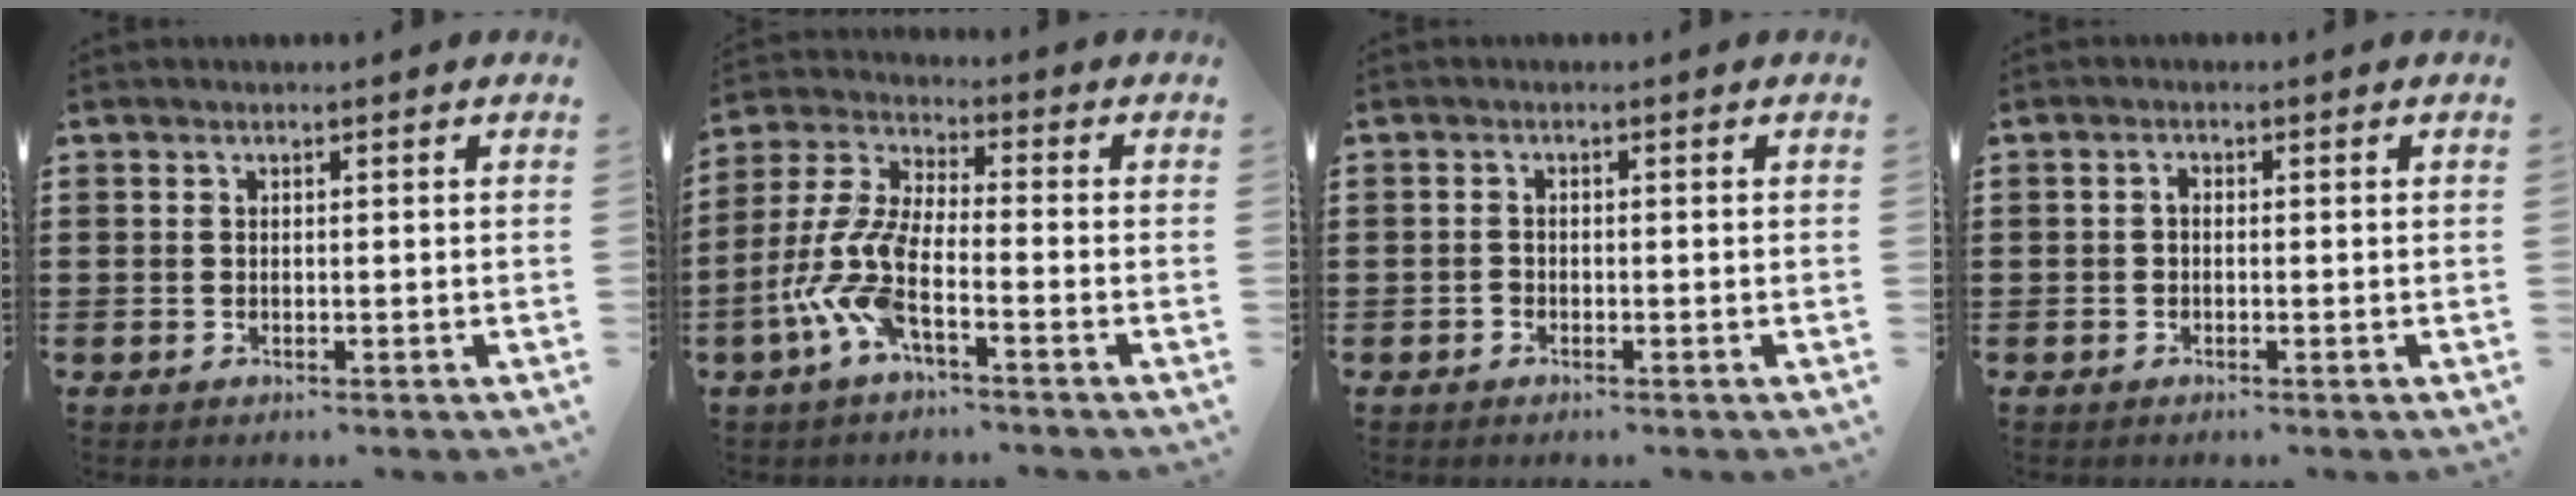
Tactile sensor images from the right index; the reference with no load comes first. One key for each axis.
{"total": 9.2, "fx": -4.6, "fy": 2.6, "fz": 7.5, "tx": -0.204, "ty": -0.020, "tz": -0.098}
{"total": 0.8, "fx": -0.6, "fy": 0.5, "fz": 0.2, "tx": -0.004, "ty": 0.001, "tz": -0.014}
{"total": 0.8, "fx": -0.4, "fy": 0.4, "fz": 0.6, "tx": -0.012, "ty": -0.001, "tz": -0.007}